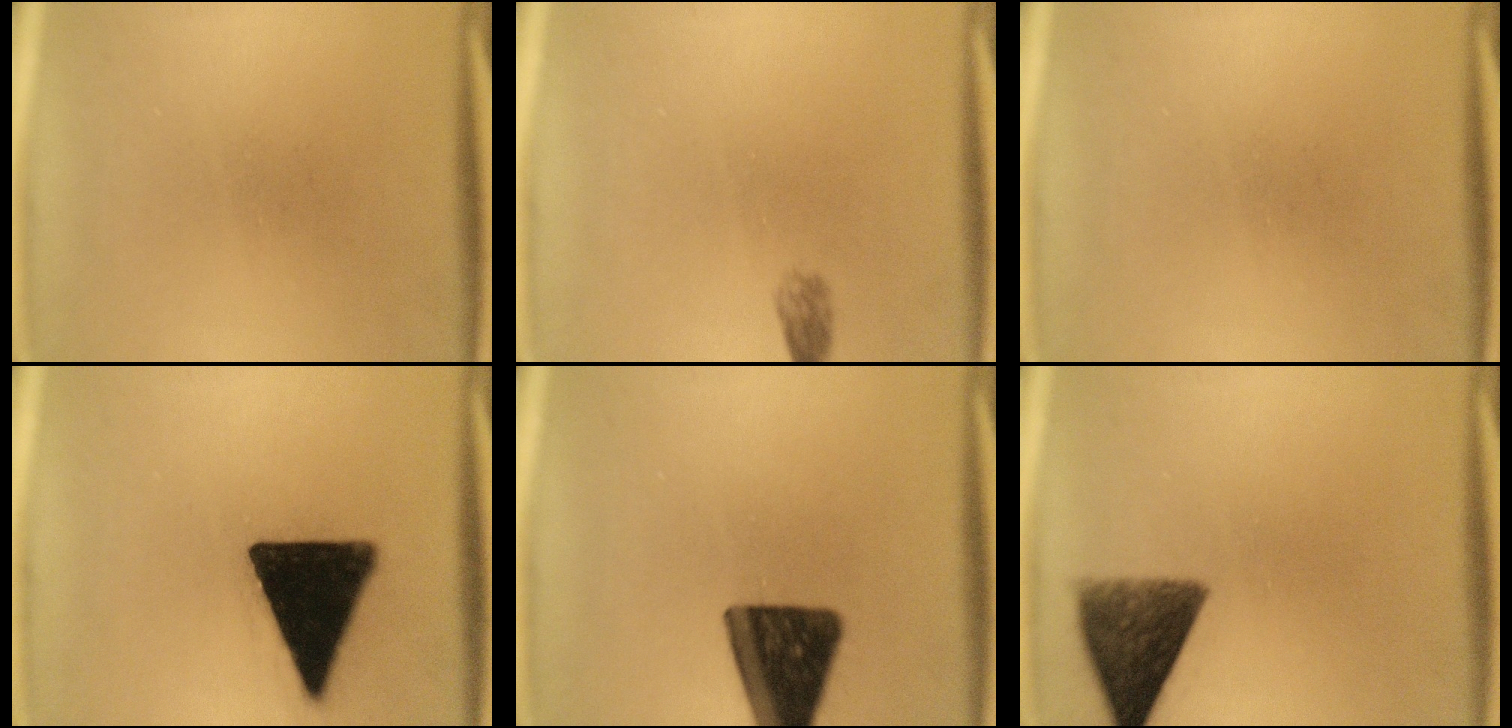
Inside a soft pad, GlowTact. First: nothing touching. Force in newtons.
{"total": 1.5}
{"total": 0.0}
{"total": 19.1}
{"total": 14.9}
{"total": 9.0}